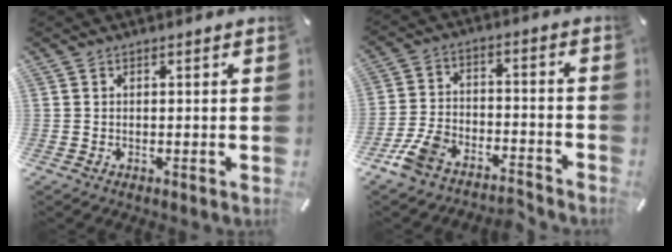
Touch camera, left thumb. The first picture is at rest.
{"total": 9.1, "force": [-6.5, 4.5, 4.6], "torque": [-0.093, 0.024, -0.122]}